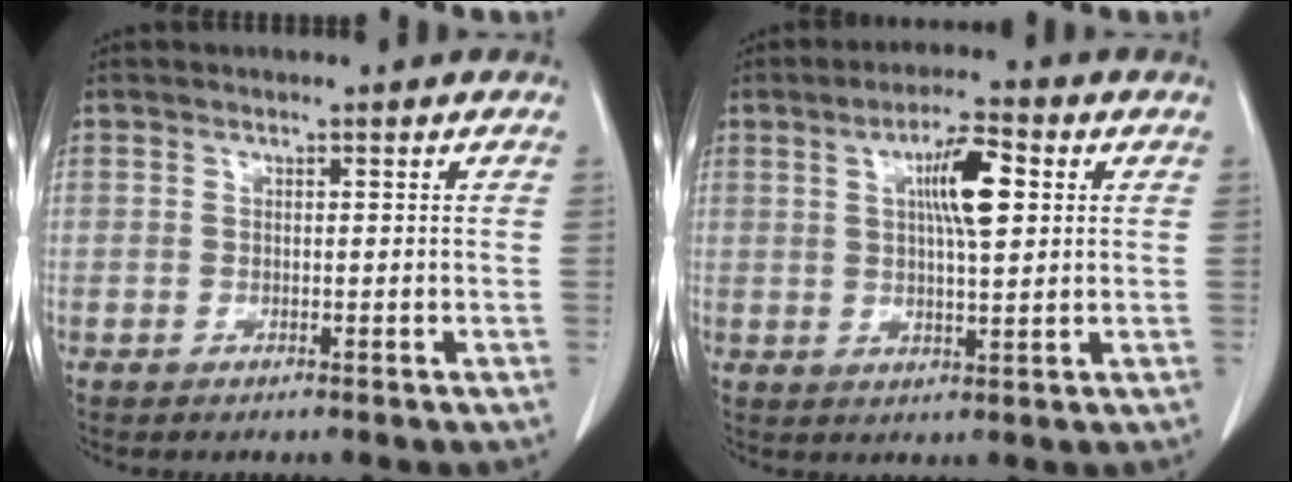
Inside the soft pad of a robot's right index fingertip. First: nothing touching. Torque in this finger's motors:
{"motor_torque": [0.30, 0.24, 0.35, 0.11]}